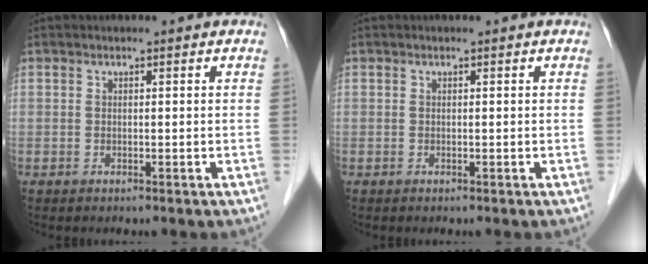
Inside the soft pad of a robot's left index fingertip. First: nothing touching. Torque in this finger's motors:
{"motor_torque": [0.00, 0.00, -0.02, 0.00]}